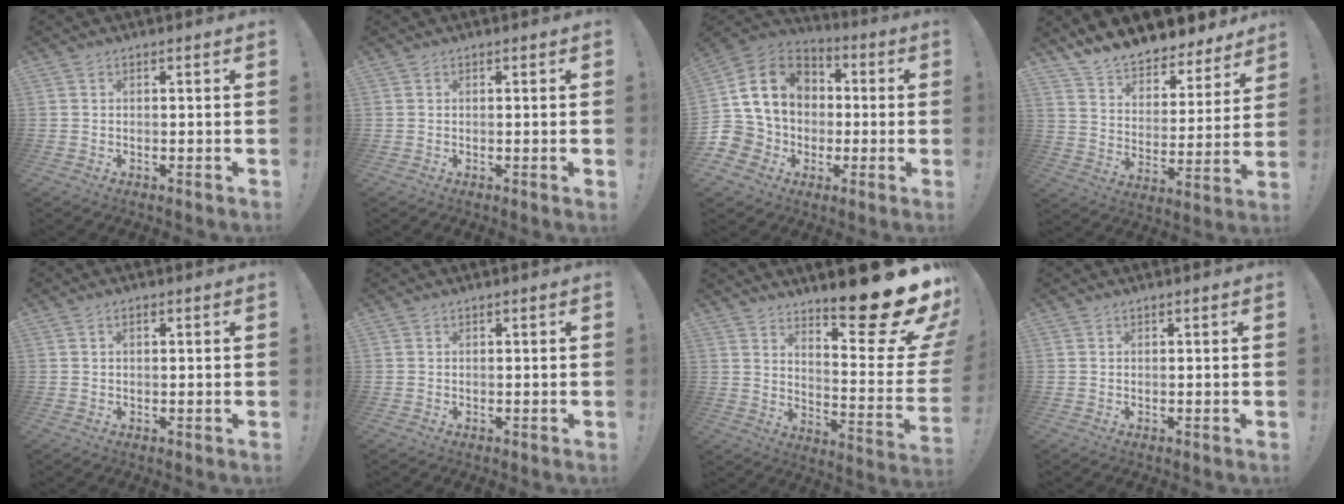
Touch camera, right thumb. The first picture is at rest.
{"total": 1.0, "force": [-0.3, -0.4, 0.9], "torque": [-0.022, 0.002, -0.004]}
{"total": 15.5, "force": [1.4, 13.8, 7.0], "torque": [-0.137, 0.008, 0.049]}
{"total": 10.7, "force": [10.0, 3.1, 2.0], "torque": [-0.046, -0.095, 0.179]}
{"total": 1.0, "force": [0.3, 0.6, 0.7], "torque": [-0.009, 0.001, 0.003]}
{"total": 0.0}
{"total": 19.7, "force": [14.9, 3.3, 12.4], "torque": [-0.150, -0.136, 0.231]}
{"total": 0.0}